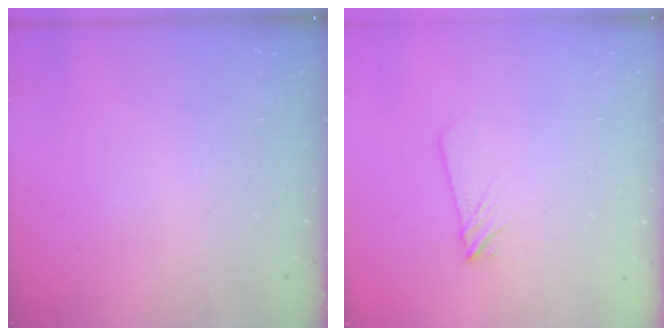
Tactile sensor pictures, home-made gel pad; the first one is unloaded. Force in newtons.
{"total": 3.8, "press": 3.7, "slide": 0.6}